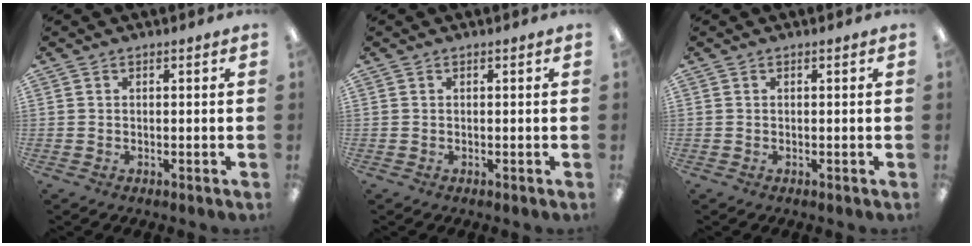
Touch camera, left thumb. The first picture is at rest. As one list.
[{"total": 0.0}, {"total": 0.0}]